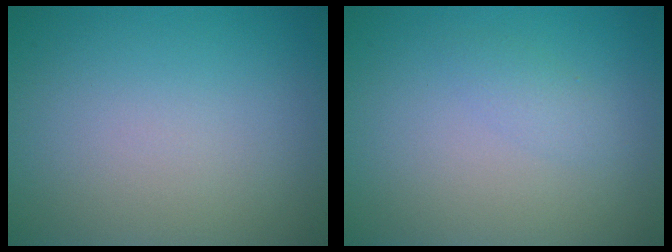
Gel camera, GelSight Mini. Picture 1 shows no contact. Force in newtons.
{"total": 1.2, "press": 1.2, "slide": 0.0}